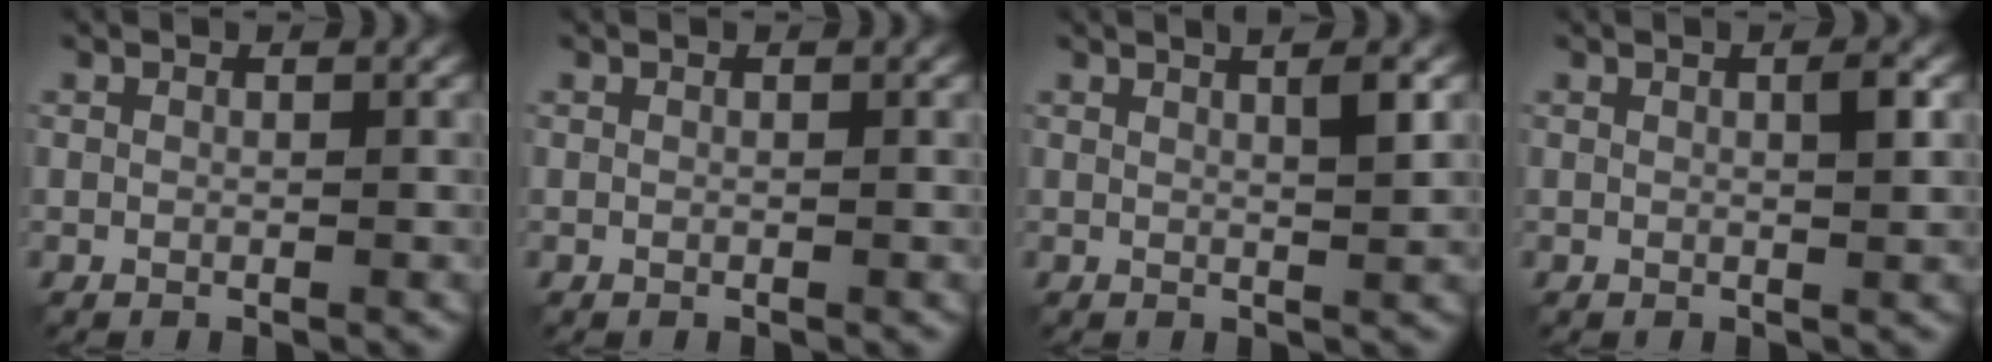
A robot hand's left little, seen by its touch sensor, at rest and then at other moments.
{"total": 0.0}
{"total": 2.6, "force": [1.2, 0.5, 2.3], "torque": [-0.023, 0.006, 0.015]}
{"total": 1.5, "force": [0.4, 0.2, 1.5], "torque": [-0.023, 0.001, 0.004]}